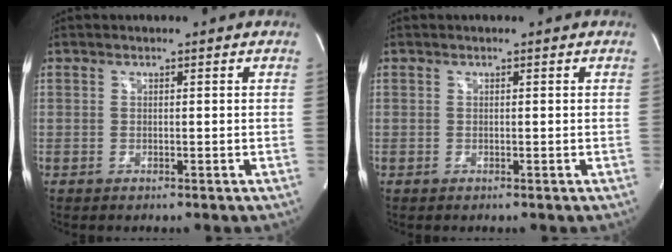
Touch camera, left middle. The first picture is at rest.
{"total": 0.0}